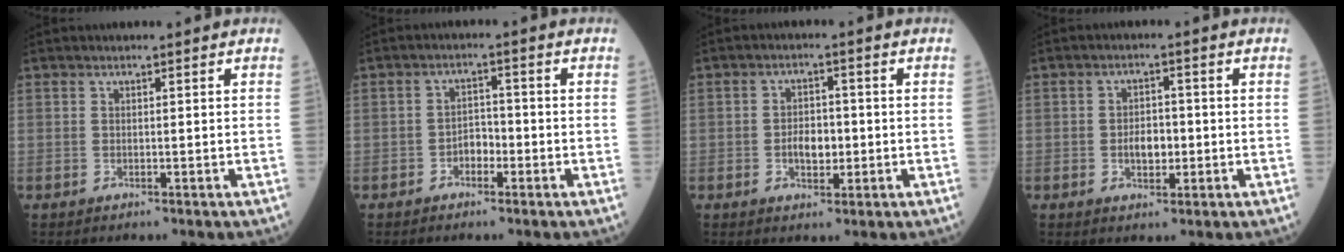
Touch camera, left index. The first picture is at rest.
{"total": 2.7, "force": [-1.4, 1.6, 1.7], "torque": [-0.025, 0.008, -0.028]}
{"total": 4.1, "force": [-0.7, 2.3, 3.3], "torque": [-0.057, 0.005, -0.011]}
{"total": 3.7, "force": [-0.7, 2.1, 2.9], "torque": [-0.050, 0.005, -0.009]}